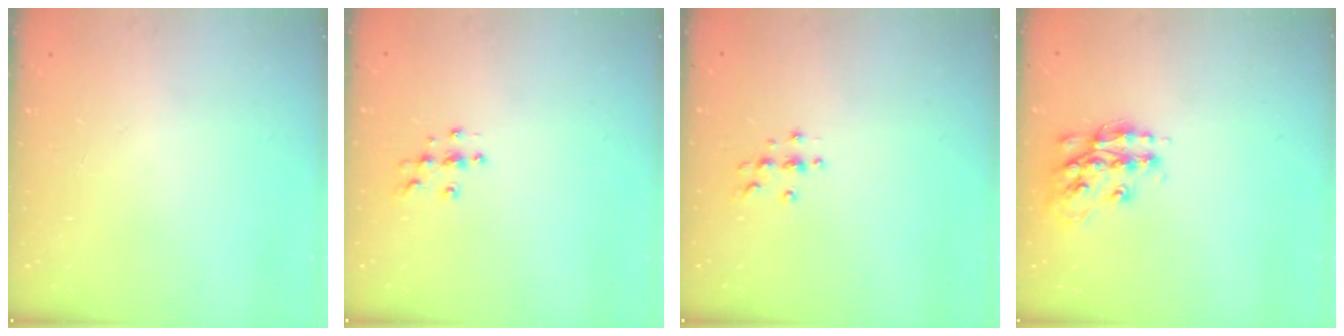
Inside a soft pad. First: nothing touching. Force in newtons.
{"total": 5.1, "press": 5.1, "slide": 0.3}
{"total": 3.7, "press": 3.6, "slide": 0.5}
{"total": 14.2, "press": 14.2, "slide": 0.9}